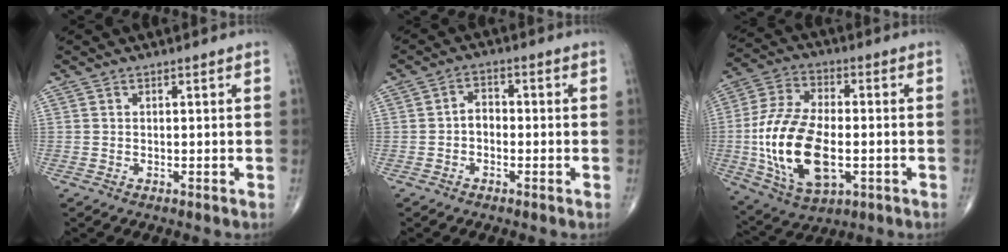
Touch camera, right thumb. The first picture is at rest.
{"total": 3.0, "force": [-0.9, 2.2, 1.8], "torque": [-0.016, 0.018, -0.027]}
{"total": 19.4, "force": [-3.0, 10.4, 16.2], "torque": [-0.318, 0.008, -0.045]}